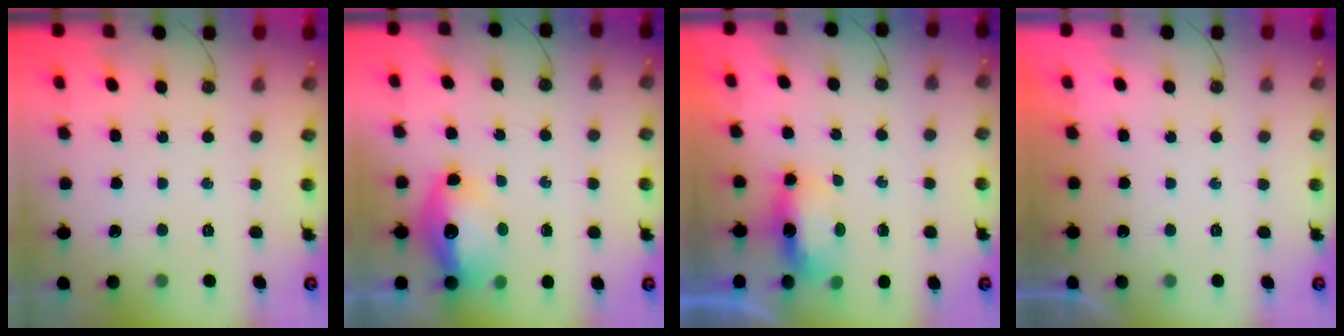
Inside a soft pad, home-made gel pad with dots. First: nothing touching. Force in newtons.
{"total": 12.8, "press": 12.7, "slide": 1.3}
{"total": 6.3, "press": 6.3, "slide": 0.4}
{"total": 0.0}